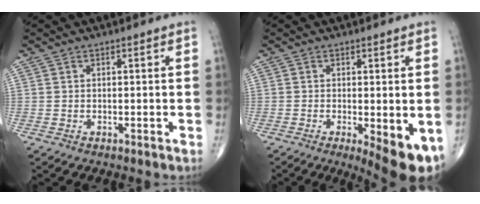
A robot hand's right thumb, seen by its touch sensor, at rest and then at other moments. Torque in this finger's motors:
{"motor_torque": [-0.15, 0.51, -0.12, -0.23, -0.03]}